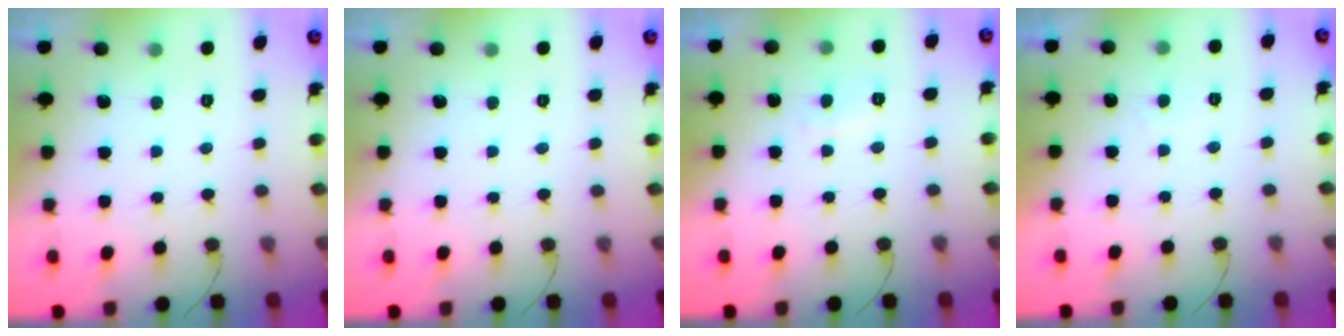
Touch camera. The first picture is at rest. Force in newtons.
{"total": 0.0}
{"total": 2.2, "press": 2.1, "slide": 0.8}
{"total": 0.9, "press": 0.8, "slide": 0.4}